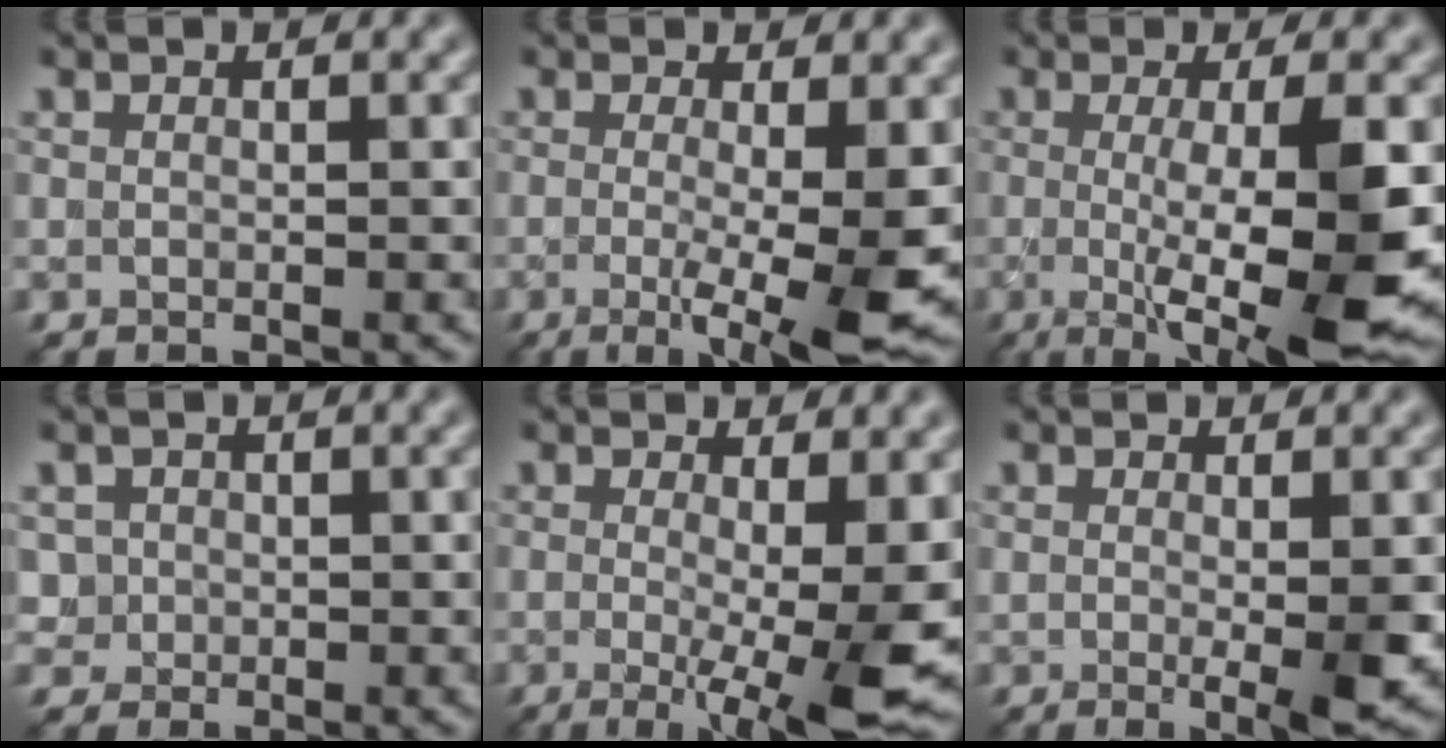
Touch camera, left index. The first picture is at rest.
{"total": 6.5, "force": [-1.0, 1.1, 6.3], "torque": [-0.095, -0.016, -0.011]}
{"total": 9.8, "force": [-1.2, 2.2, 9.5], "torque": [-0.136, -0.022, -0.013]}
{"total": 1.6, "force": [0.1, 1.6, -0.1], "torque": [0.003, 0.001, 0.012]}
{"total": 7.3, "force": [-0.9, 1.4, 7.1], "torque": [-0.095, -0.018, -0.010]}
{"total": 2.8, "force": [-0.2, 0.2, 2.8], "torque": [-0.041, -0.009, 0.001]}